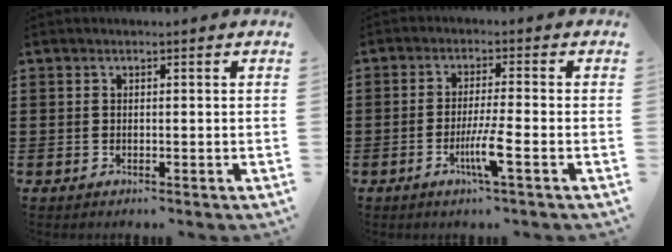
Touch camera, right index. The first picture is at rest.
{"total": 5.2, "force": [-2.1, -0.1, 4.7], "torque": [-0.092, -0.018, -0.040]}